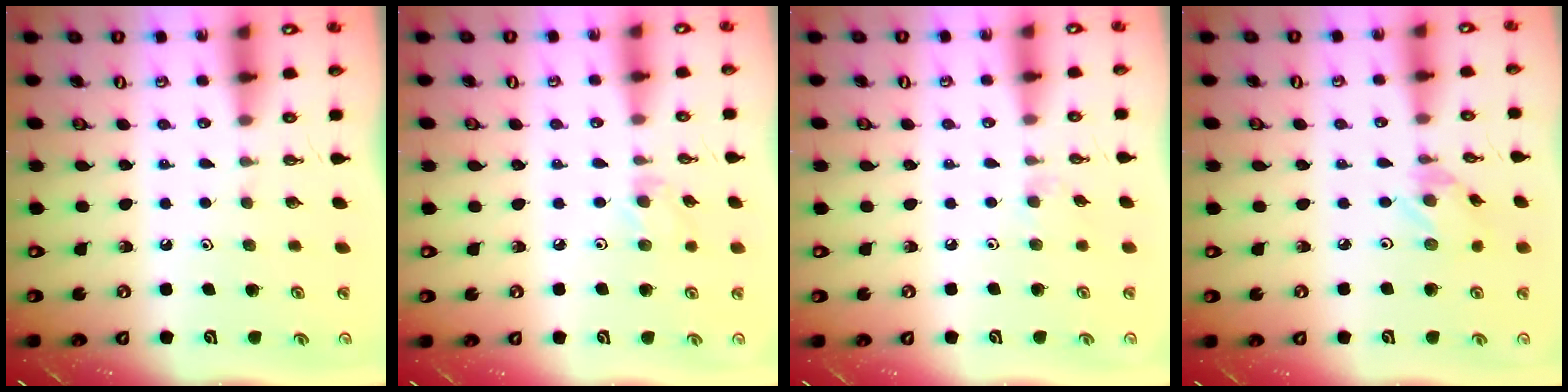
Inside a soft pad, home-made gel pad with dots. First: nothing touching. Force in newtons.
{"total": 4.6, "press": 4.5, "slide": 0.6}
{"total": 3.1, "press": 3.1, "slide": 0.4}
{"total": 1.5, "press": 1.5, "slide": 0.0}